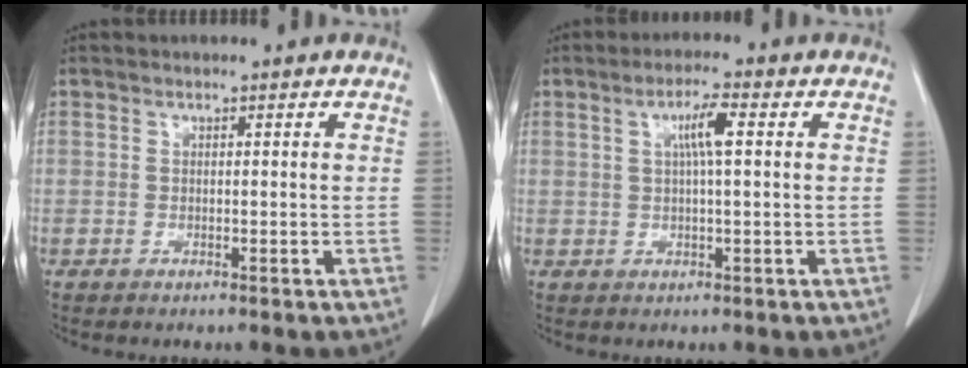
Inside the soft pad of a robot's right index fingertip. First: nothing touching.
{"total": 4.4, "force": [1.1, 0.2, 4.2], "torque": [-0.077, 0.006, 0.020]}